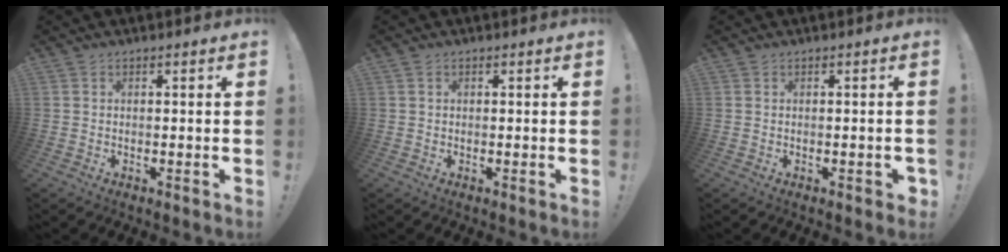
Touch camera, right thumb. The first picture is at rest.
{"total": 0.6, "force": [0.3, 0.5, 0.2], "torque": [-0.007, 0.002, 0.007]}
{"total": 1.0, "force": [-0.5, 0.7, 0.6], "torque": [-0.014, 0.004, -0.005]}